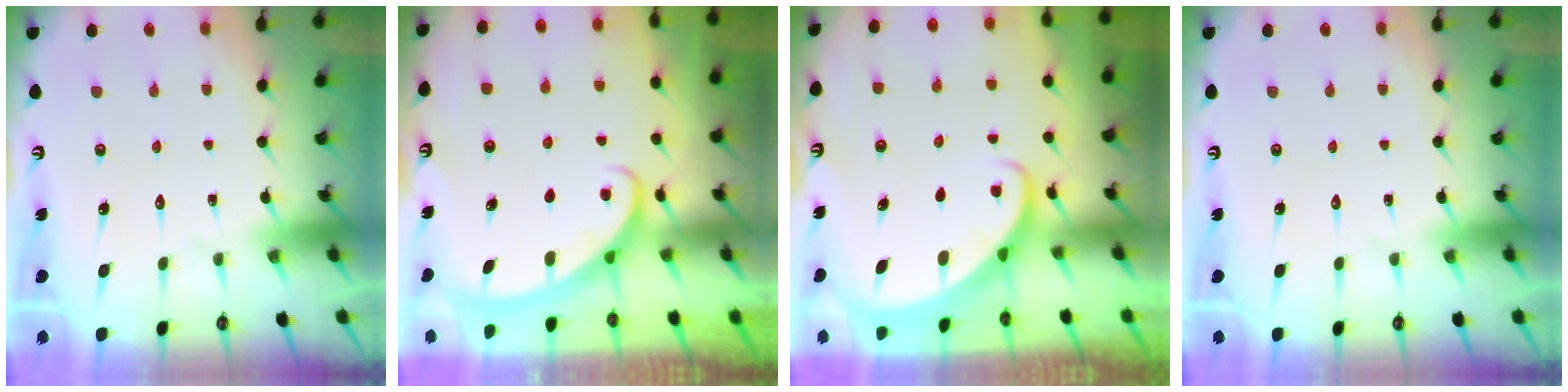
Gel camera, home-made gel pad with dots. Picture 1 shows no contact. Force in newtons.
{"total": 2.8, "press": 2.8, "slide": 0.4}
{"total": 2.3, "press": 2.3, "slide": 0.3}
{"total": 0.0}